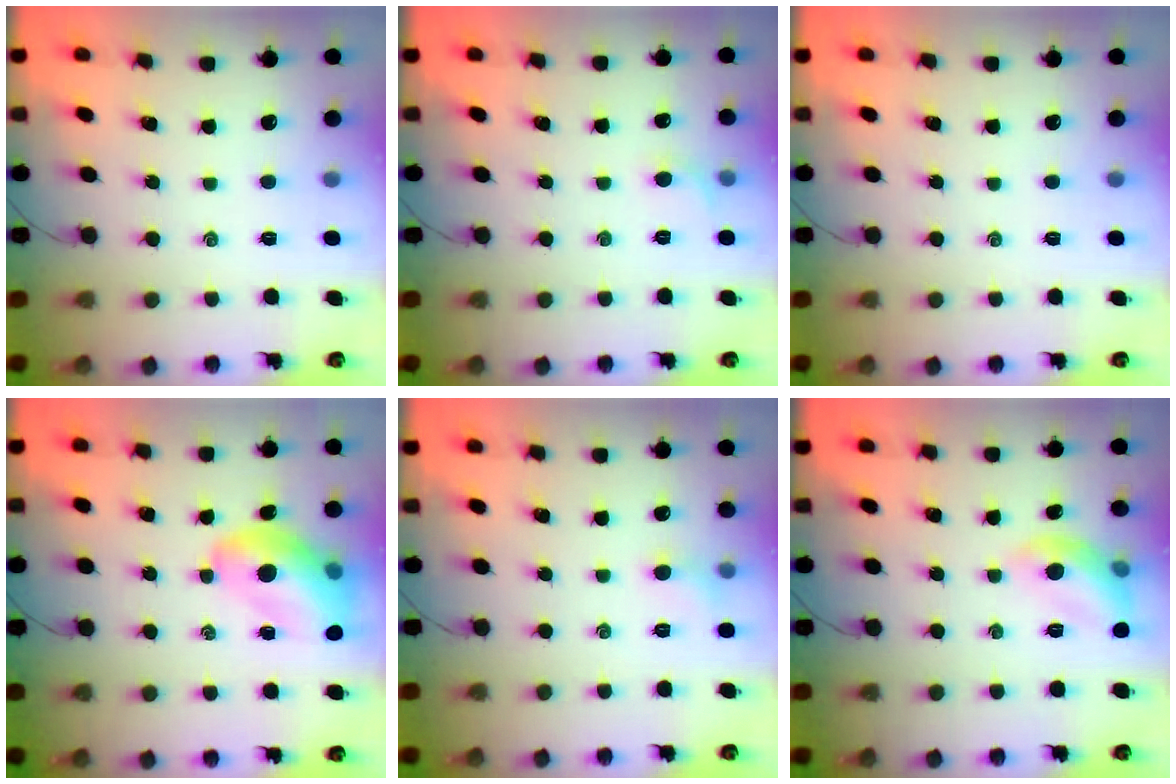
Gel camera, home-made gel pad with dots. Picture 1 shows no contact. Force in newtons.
{"total": 3.7, "press": 3.5, "slide": 1.2}
{"total": 0.0}
{"total": 12.6, "press": 12.1, "slide": 3.4}
{"total": 5.1, "press": 4.8, "slide": 1.6}
{"total": 9.5, "press": 9.4, "slide": 1.1}